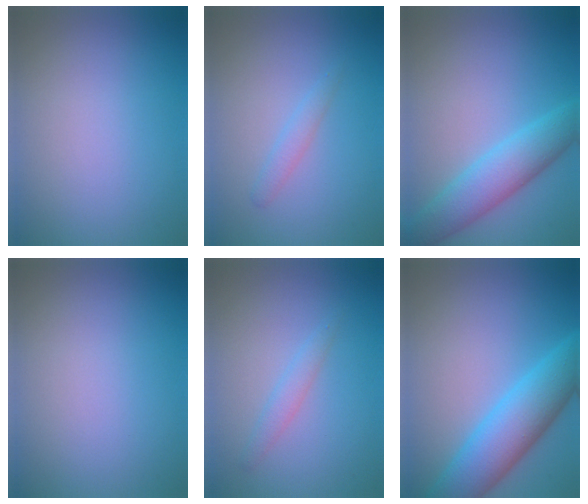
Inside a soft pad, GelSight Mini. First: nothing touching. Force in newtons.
{"total": 1.2, "press": 1.2, "slide": 0.0}
{"total": 5.4, "press": 5.4, "slide": 0.1}
{"total": 0.0}
{"total": 1.3, "press": 1.3, "slide": 0.0}
{"total": 7.4, "press": 7.4, "slide": 0.3}